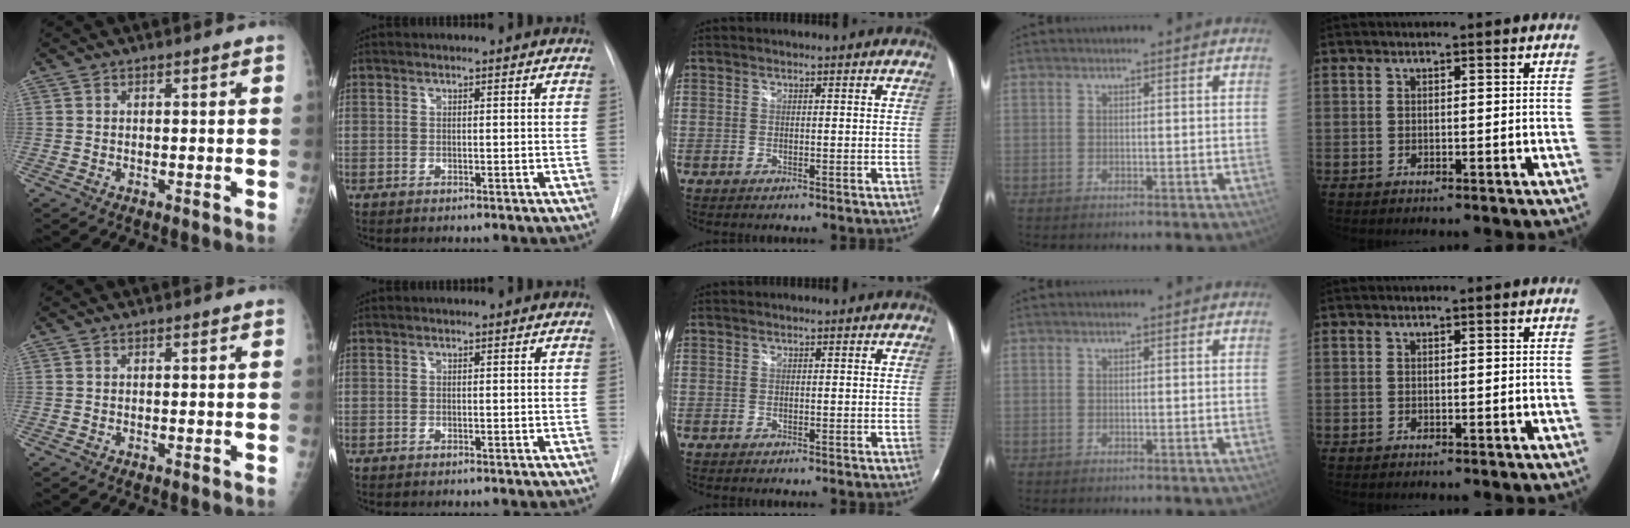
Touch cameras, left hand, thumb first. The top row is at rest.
{}